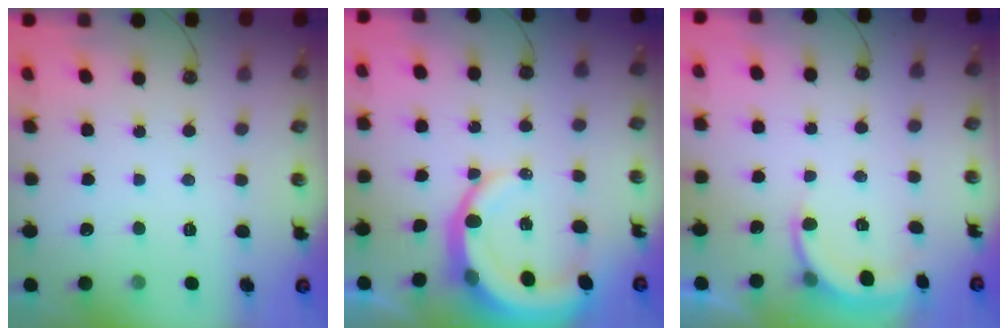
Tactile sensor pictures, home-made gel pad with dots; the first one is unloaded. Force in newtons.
{"total": 10.8, "press": 10.7, "slide": 1.2}
{"total": 5.0, "press": 4.9, "slide": 0.8}